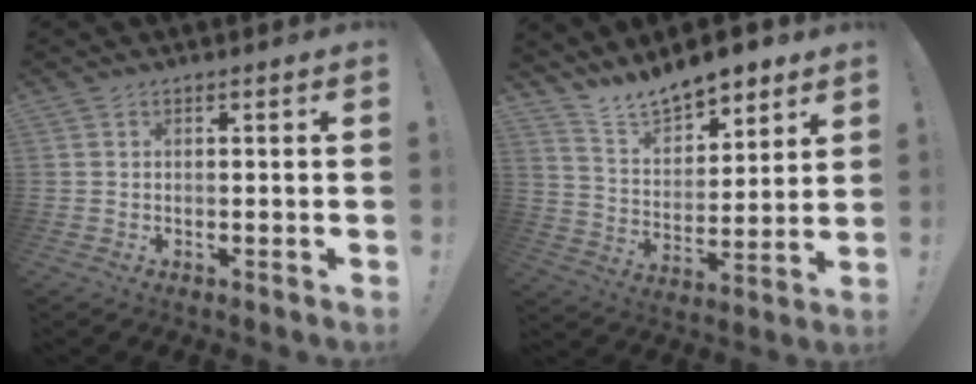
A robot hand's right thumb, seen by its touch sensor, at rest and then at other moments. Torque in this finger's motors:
{"motor_torque": [-0.20, 0.31, 0.25, 0.13, 0.15]}